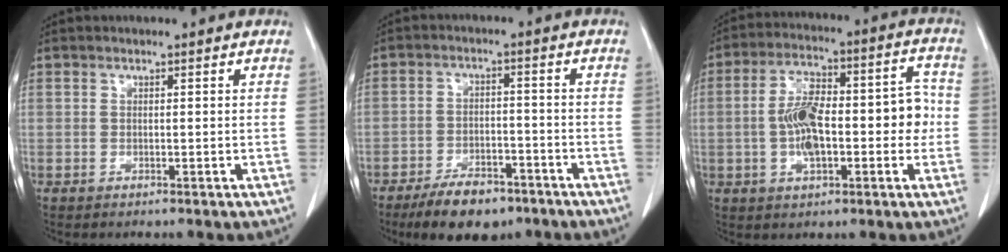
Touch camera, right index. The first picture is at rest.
{"total": 8.7, "force": [-6.5, 3.6, 4.6], "torque": [-0.078, -0.003, -0.108]}
{"total": 13.6, "force": [-1.3, 5.2, 12.6], "torque": [-0.209, 0.045, -0.017]}